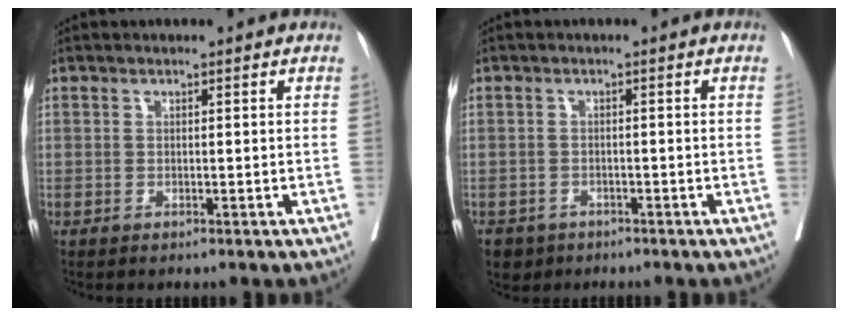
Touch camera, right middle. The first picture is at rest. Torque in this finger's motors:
{"motor_torque": [-0.01, -0.06, 0.00, 0.01]}